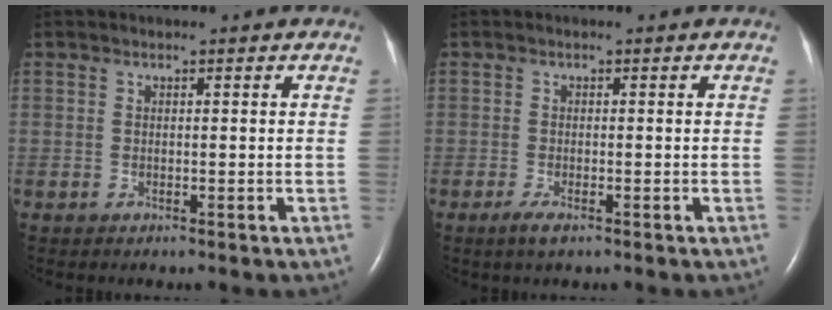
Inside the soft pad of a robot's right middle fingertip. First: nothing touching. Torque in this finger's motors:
{"motor_torque": [0.34, -0.15, -0.01, 0.00]}